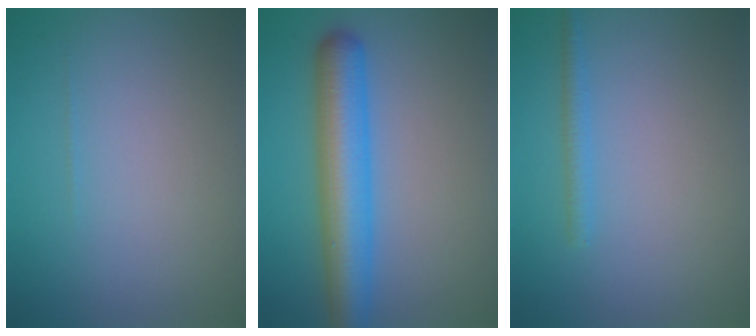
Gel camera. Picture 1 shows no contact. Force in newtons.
{"total": 6.8, "press": 6.8, "slide": 0.1}
{"total": 1.3, "press": 1.3, "slide": 0.1}